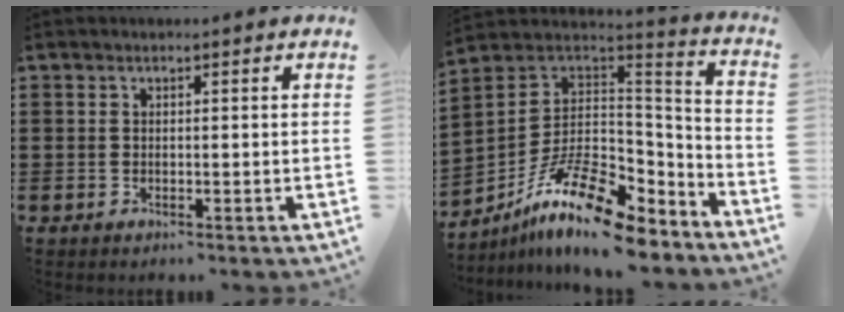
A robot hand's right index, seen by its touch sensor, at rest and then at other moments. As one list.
[{"total": 15.4, "force": [-9.7, 5.0, 10.9], "torque": [-0.204, 0.019, -0.174]}]